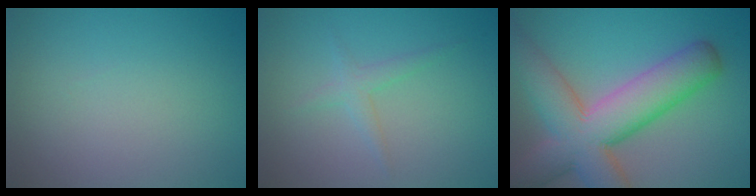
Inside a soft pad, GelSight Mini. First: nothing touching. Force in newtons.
{"total": 1.4, "press": 1.4, "slide": 0.0}
{"total": 10.5, "press": 10.4, "slide": 0.9}